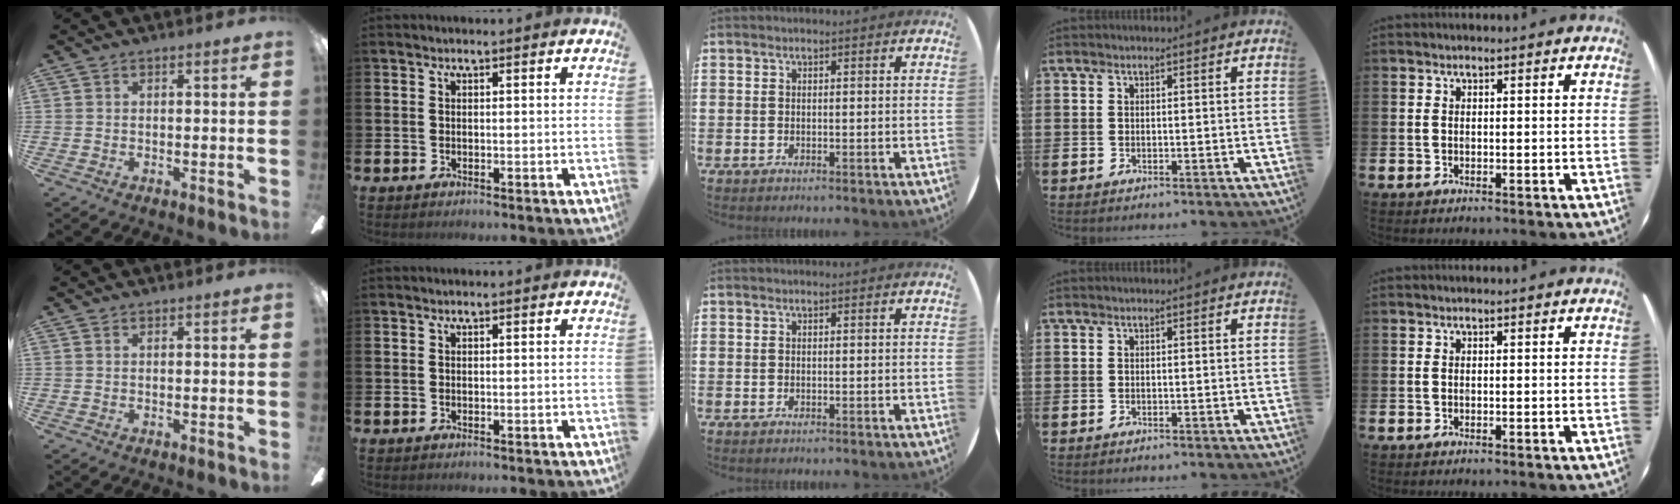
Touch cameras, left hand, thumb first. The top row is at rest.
{}